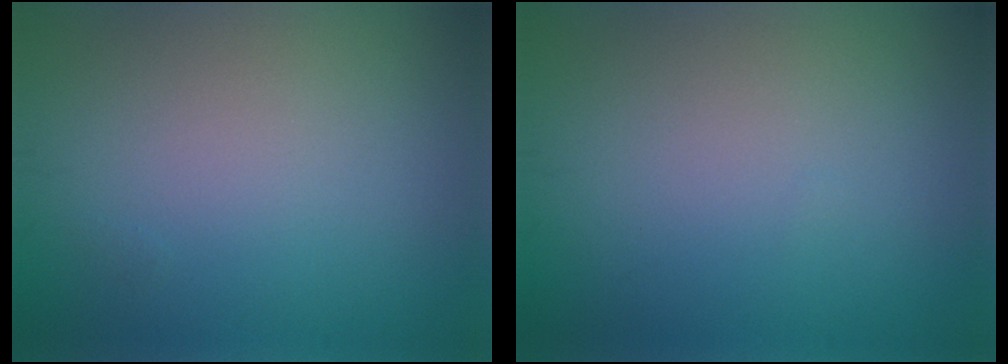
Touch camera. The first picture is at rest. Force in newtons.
{"total": 0.0}